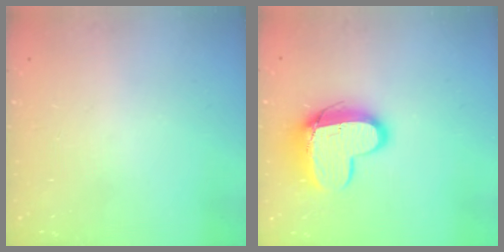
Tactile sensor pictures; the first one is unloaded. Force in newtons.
{"total": 13.2, "press": 13.2, "slide": 1.2}